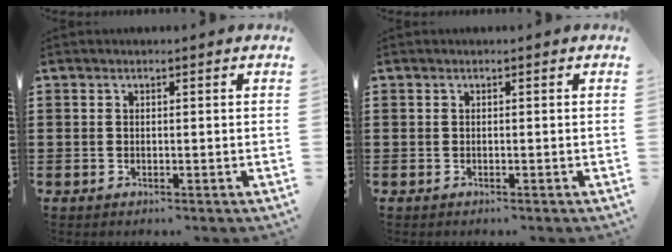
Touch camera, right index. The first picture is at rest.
{"total": 0.0}